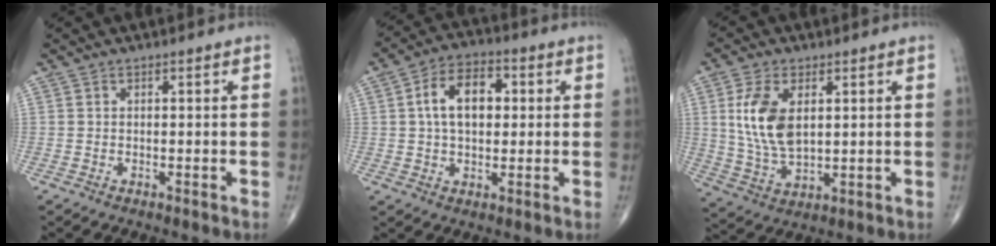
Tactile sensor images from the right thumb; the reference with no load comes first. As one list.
[{"total": 10.5, "force": [1.7, 6.6, 8.0], "torque": [-0.120, 0.017, 0.022]}, {"total": 11.4, "force": [2.6, 6.2, 9.1], "torque": [-0.177, -0.013, 0.058]}]